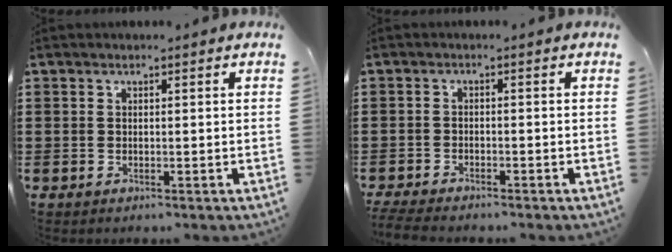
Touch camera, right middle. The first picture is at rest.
{"total": 2.0, "force": [-2.0, 0.1, 0.4], "torque": [-0.024, -0.004, -0.045]}